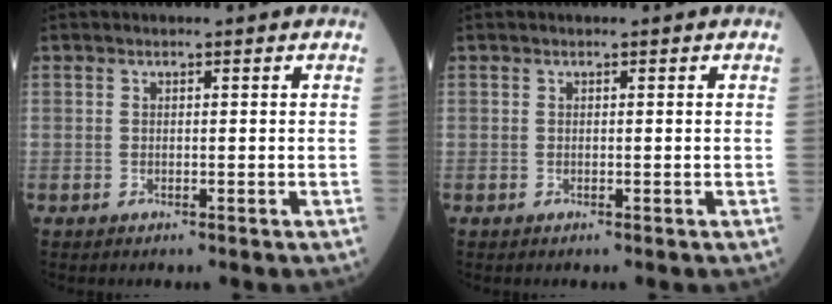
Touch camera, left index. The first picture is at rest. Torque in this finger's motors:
{"motor_torque": [-0.03, -0.02, 0.00, 0.00]}